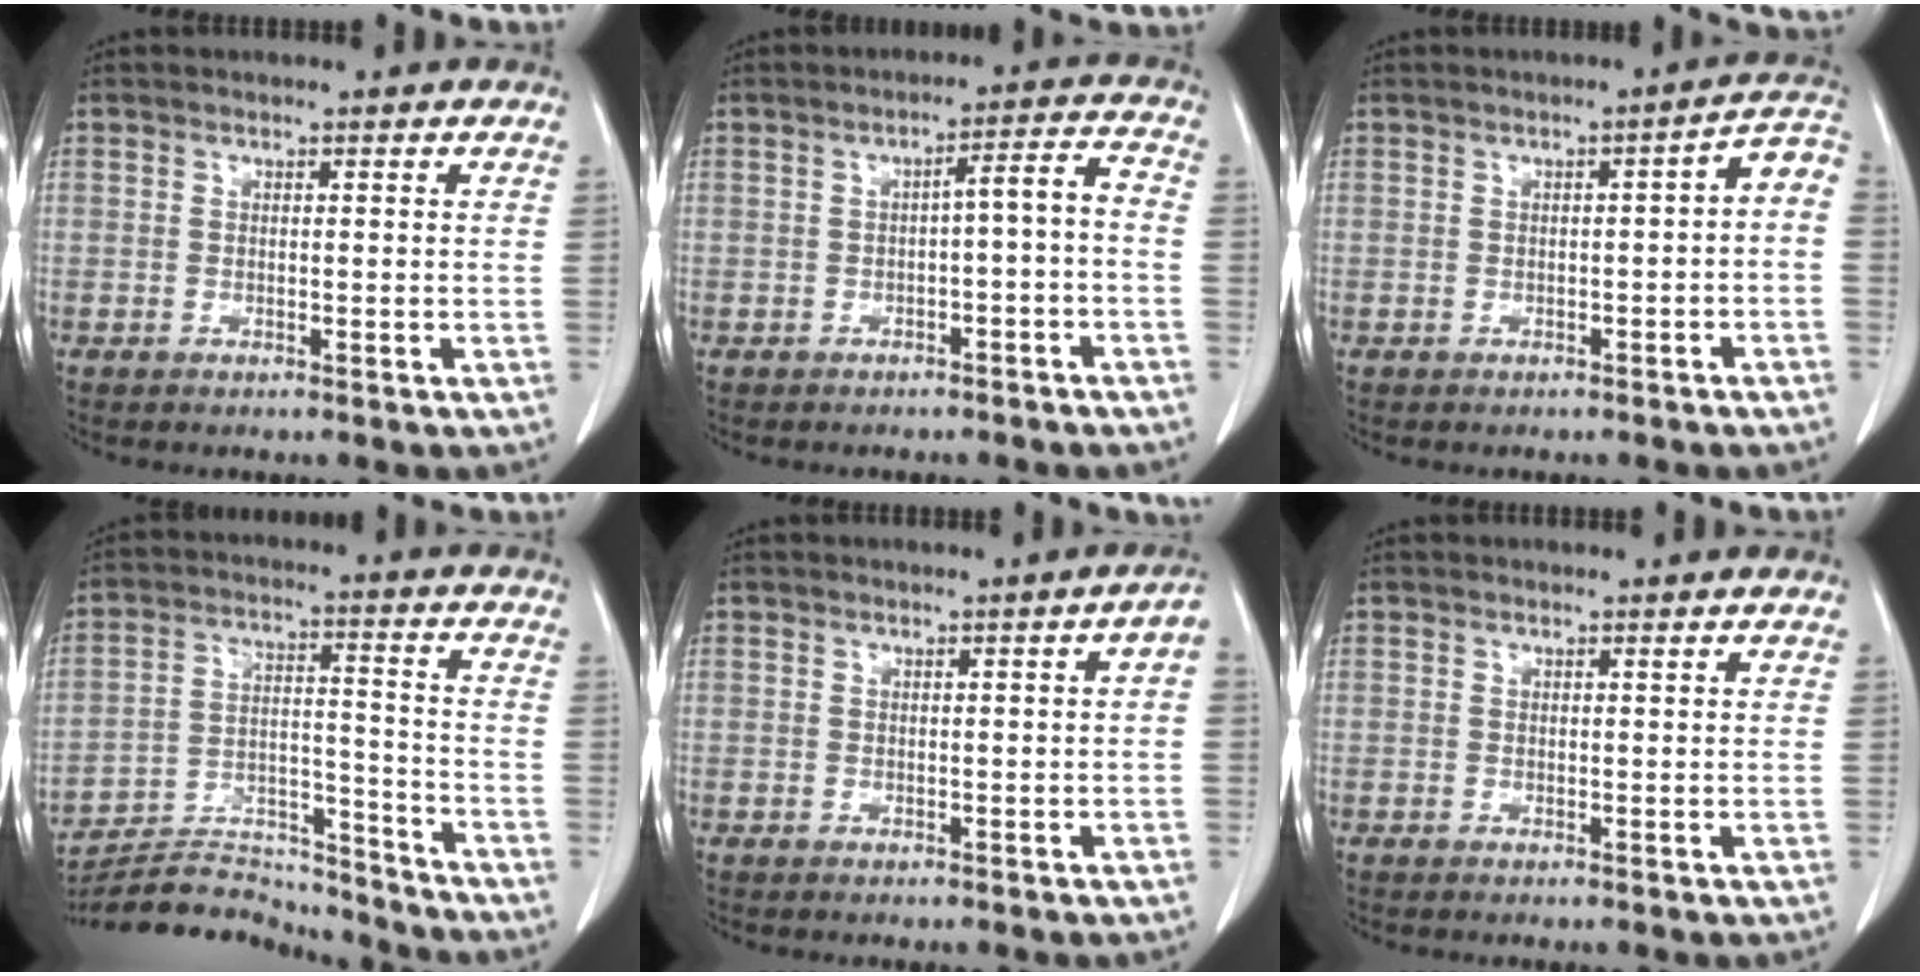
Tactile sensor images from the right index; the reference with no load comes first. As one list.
[{"total": 4.5, "force": [-1.8, 0.6, 4.1], "torque": [-0.057, 0.023, -0.023]}, {"total": 4.3, "force": [-1.5, 1.2, 3.8], "torque": [-0.044, 0.023, -0.019]}, {"total": 13.7, "force": [-13.6, 1.4, 0.7], "torque": [-0.013, 0.038, -0.220]}, {"total": 1.8, "force": [-0.2, 0.1, 1.8], "torque": [-0.017, 0.004, -0.002]}, {"total": 0.0}]